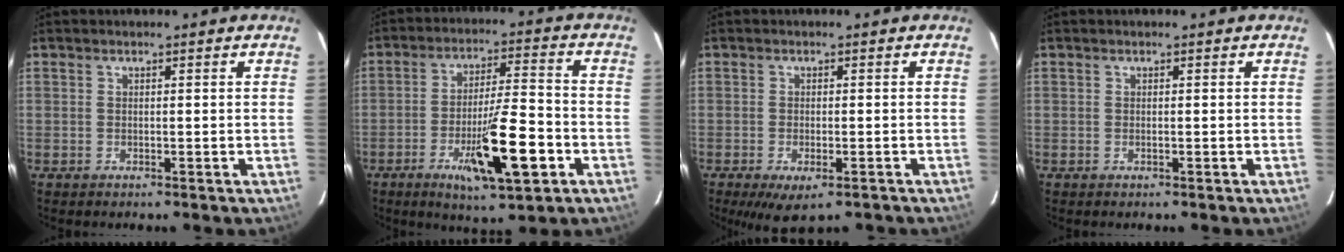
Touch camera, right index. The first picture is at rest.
{"total": 13.0, "force": [-5.1, 1.7, 11.8], "torque": [-0.198, -0.011, -0.078]}
{"total": 6.0, "force": [-4.1, 2.1, 3.9], "torque": [-0.057, -0.011, -0.062]}
{"total": 0.0}